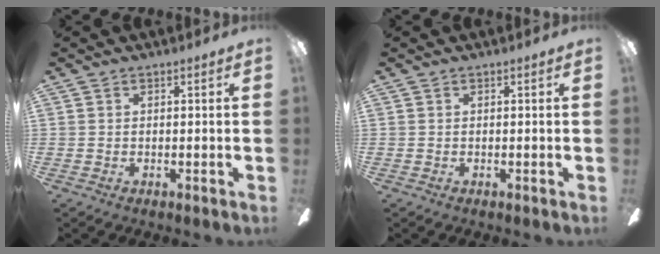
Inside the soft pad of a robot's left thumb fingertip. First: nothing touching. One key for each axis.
{"total": 0.0}